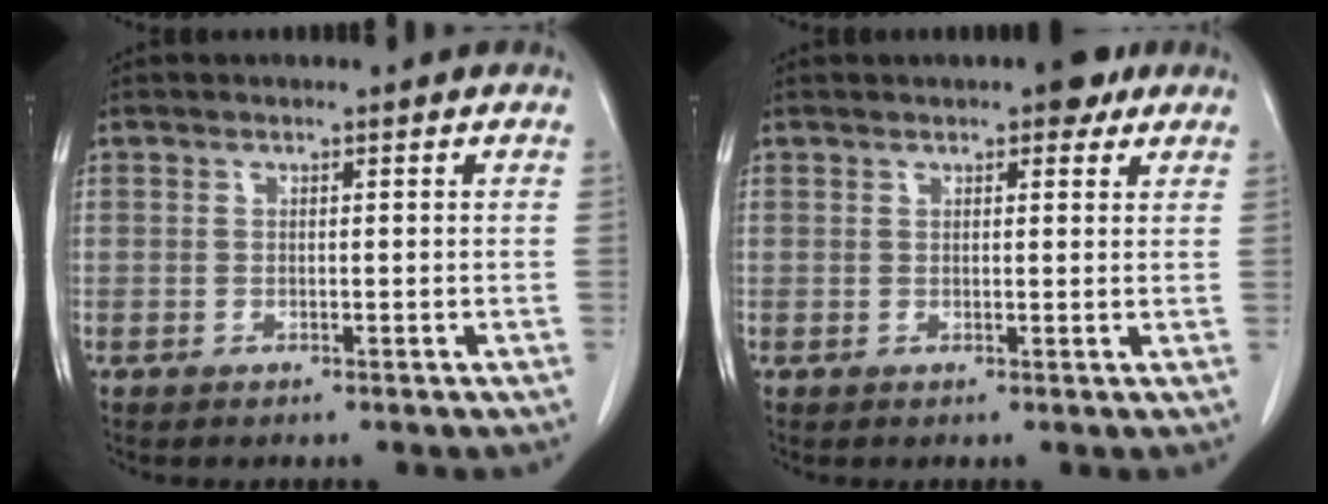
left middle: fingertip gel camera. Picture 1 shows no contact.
{"total": 3.3, "force": [2.4, 1.0, 2.1], "torque": [-0.031, 0.008, 0.029]}